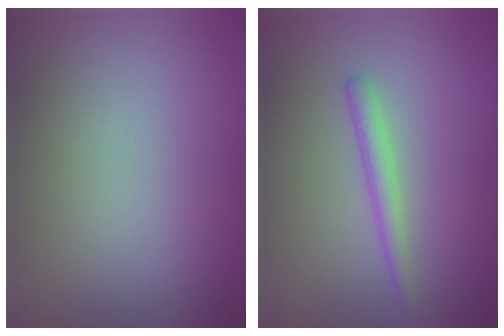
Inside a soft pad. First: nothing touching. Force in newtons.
{"total": 1.7, "press": 1.7, "slide": 0.1}